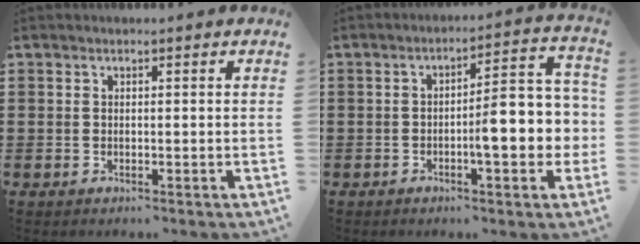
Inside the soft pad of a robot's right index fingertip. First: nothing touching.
{"total": 9.0, "force": [-1.7, 2.4, 8.5], "torque": [-0.111, -0.016, -0.034]}